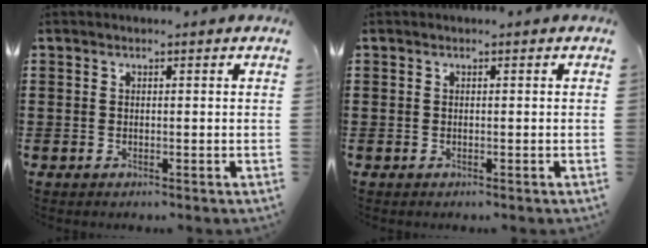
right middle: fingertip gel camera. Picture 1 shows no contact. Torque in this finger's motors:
{"motor_torque": [0.23, 0.12, 0.06, 0.01]}